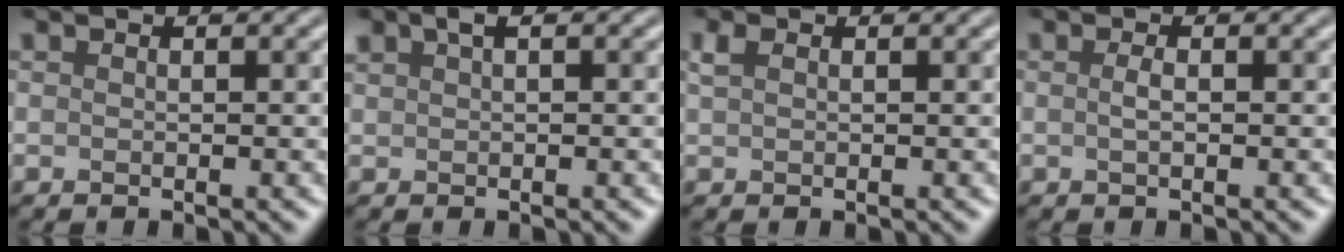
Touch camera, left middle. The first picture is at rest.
{"total": 1.5, "force": [1.0, 0.6, 1.0], "torque": [-0.025, 0.007, 0.020]}
{"total": 1.2, "force": [0.6, 0.6, 0.8], "torque": [-0.018, 0.005, 0.012]}
{"total": 1.0, "force": [0.0, 0.3, 0.9], "torque": [-0.021, 0.001, 0.001]}